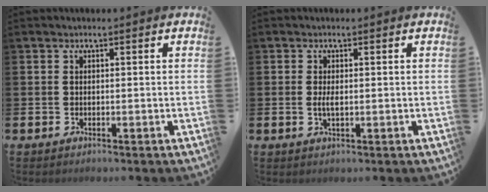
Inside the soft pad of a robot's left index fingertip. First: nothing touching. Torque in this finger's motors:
{"motor_torque": [0.51, -0.10, 0.08, 0.09]}